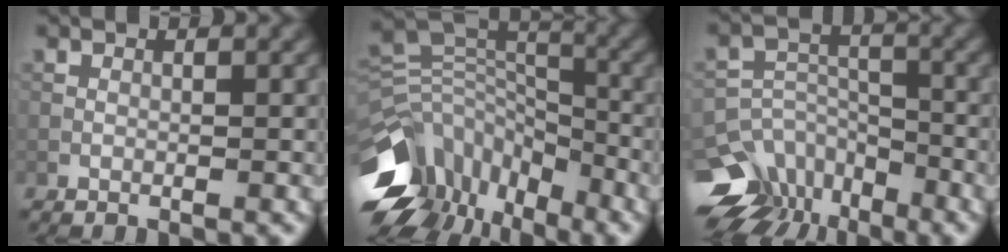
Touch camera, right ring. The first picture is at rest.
{"total": 12.7, "force": [-6.7, 7.9, 7.4], "torque": [-0.155, 0.027, -0.115]}
{"total": 10.8, "force": [-7.6, 6.8, 3.4], "torque": [-0.065, -0.001, -0.118]}